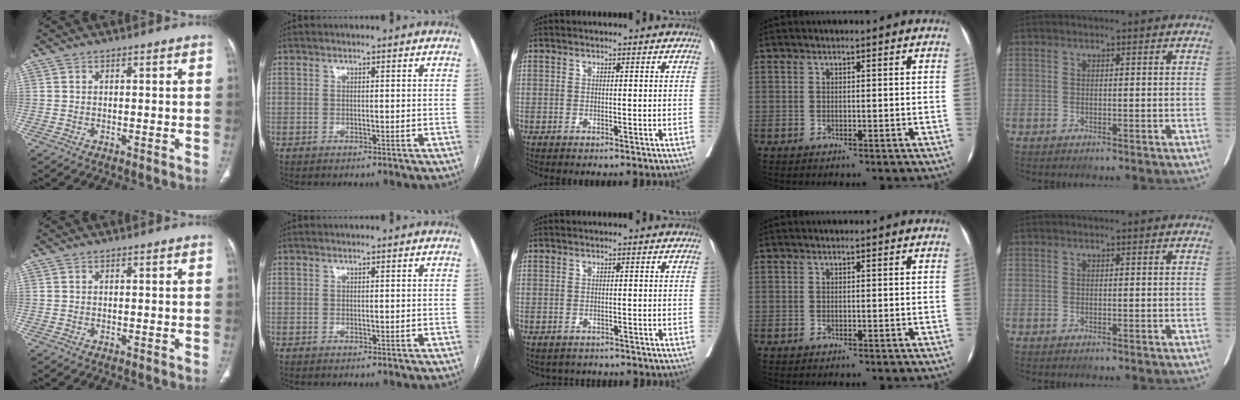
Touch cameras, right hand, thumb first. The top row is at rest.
{"middle": {"total": 2.4, "force": [-2.0, 1.3, 0.2], "torque": [-0.007, -0.001, -0.027]}}